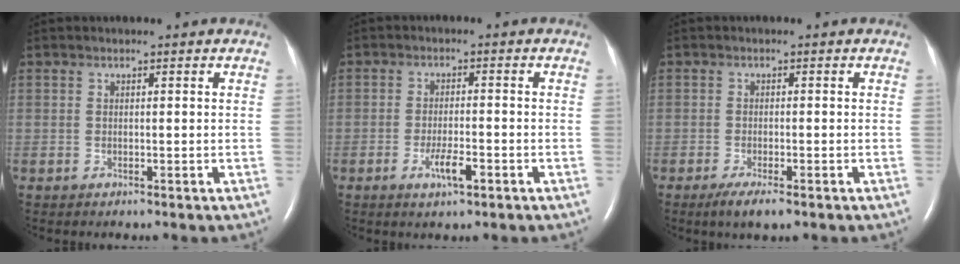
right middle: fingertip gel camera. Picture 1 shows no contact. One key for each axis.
{"total": 3.9, "fx": -1.9, "fy": 0.8, "fz": 3.3, "tx": -0.064, "ty": -0.002, "tz": -0.033}
{"total": 3.7, "fx": -2.4, "fy": 0.7, "fz": 2.8, "tx": -0.052, "ty": -0.009, "tz": -0.039}